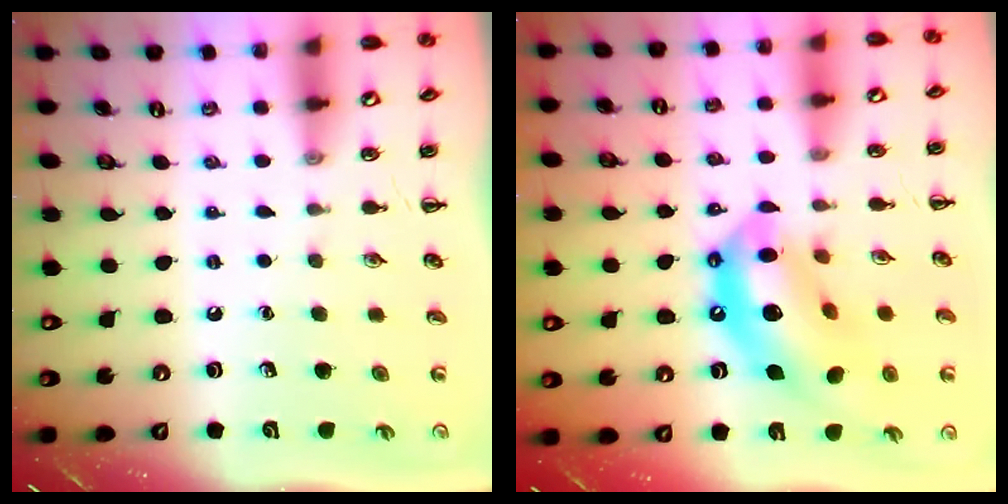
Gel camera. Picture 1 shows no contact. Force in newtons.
{"total": 16.3, "press": 15.7, "slide": 4.3}